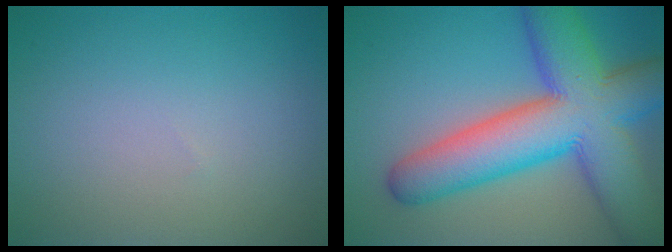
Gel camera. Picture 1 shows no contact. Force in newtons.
{"total": 13.2, "press": 13.2, "slide": 0.4}